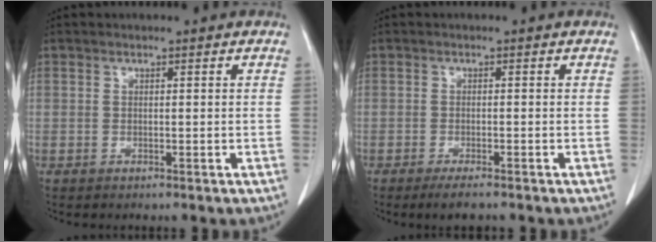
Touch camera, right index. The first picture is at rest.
{"total": 3.2, "force": [-2.5, 0.4, 2.0], "torque": [-0.031, -0.008, -0.038]}